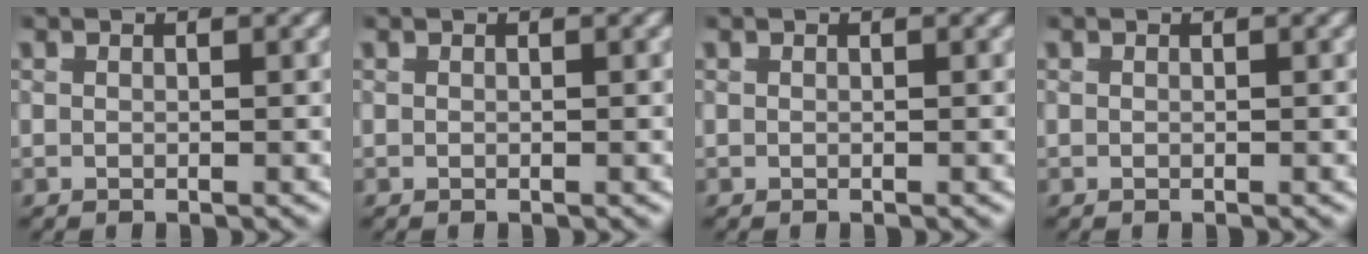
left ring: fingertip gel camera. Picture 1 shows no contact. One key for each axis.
{"total": 0.0}
{"total": 0.0}
{"total": 0.0}